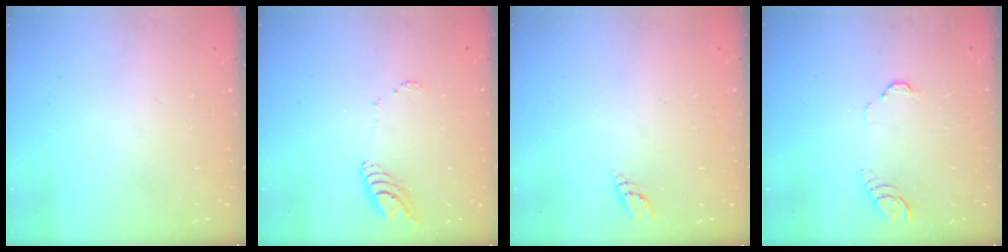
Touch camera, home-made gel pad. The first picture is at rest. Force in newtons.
{"total": 8.7, "press": 8.7, "slide": 0.9}
{"total": 2.9, "press": 2.9, "slide": 0.3}
{"total": 3.3, "press": 3.3, "slide": 0.2}